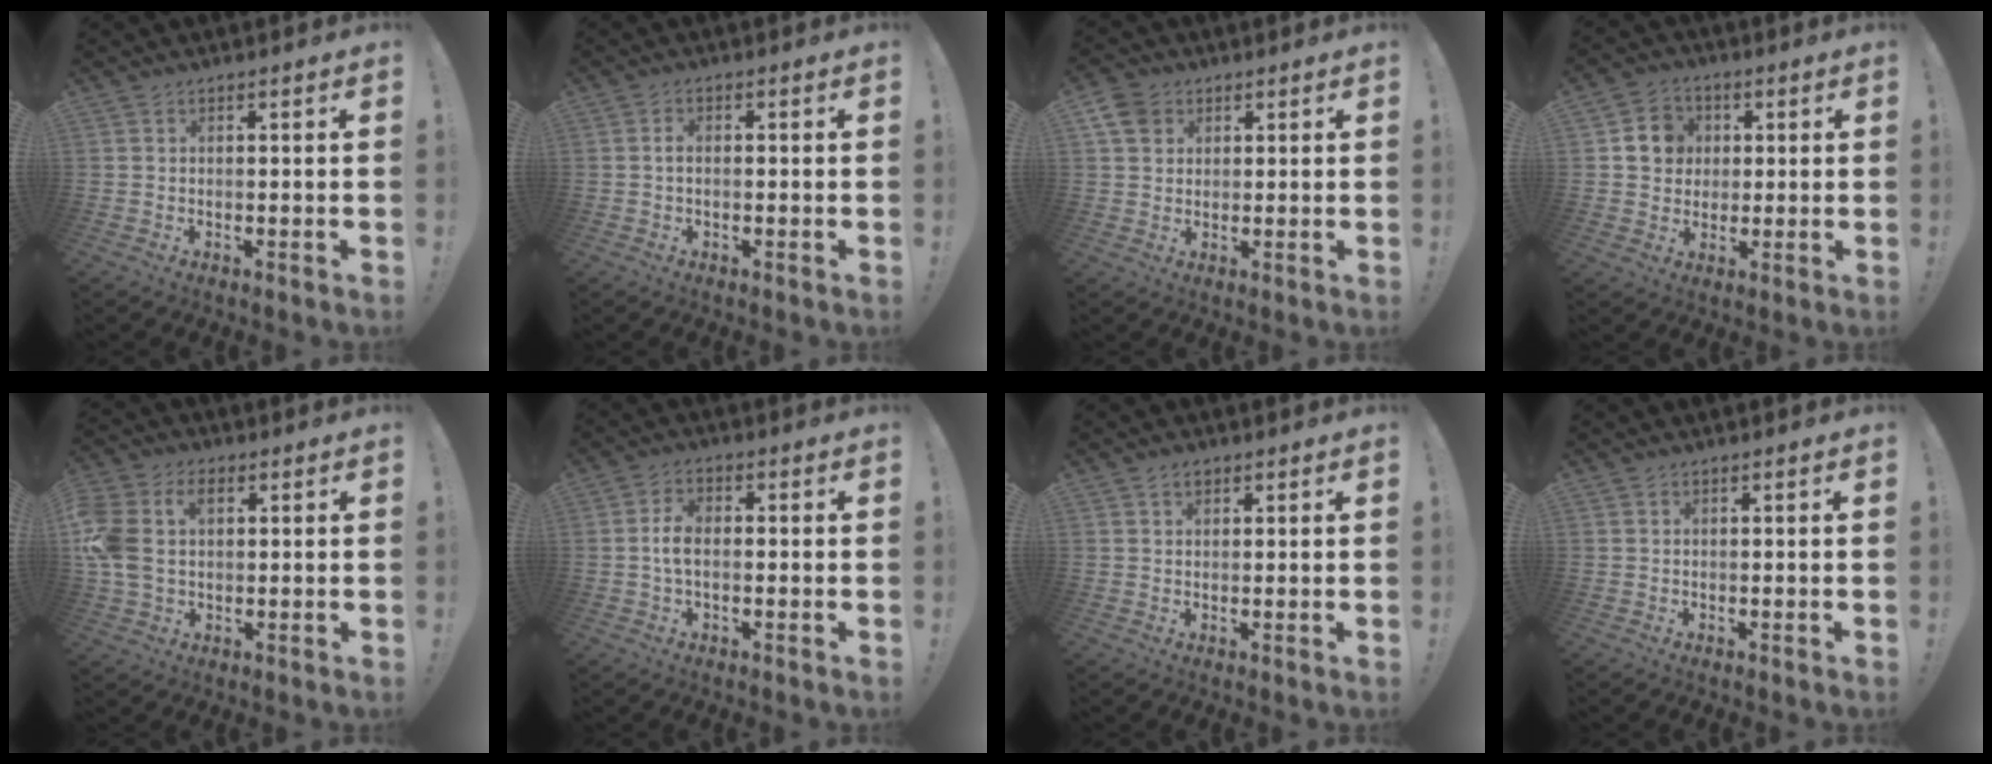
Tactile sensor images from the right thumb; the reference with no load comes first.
{"total": 1.7, "force": [-0.4, 0.8, 1.4], "torque": [-0.016, 0.002, -0.009]}
{"total": 6.7, "force": [3.1, 5.4, 2.4], "torque": [-0.038, -0.010, 0.063]}
{"total": 9.0, "force": [2.2, 8.3, 2.8], "torque": [-0.034, -0.004, 0.047]}
{"total": 11.3, "force": [2.2, 8.1, 7.6], "torque": [-0.170, -0.003, 0.036]}
{"total": 5.2, "force": [-0.4, 2.9, 4.3], "torque": [-0.074, 0.004, -0.007]}
{"total": 2.1, "force": [1.3, 1.4, 0.9], "torque": [-0.010, -0.002, 0.023]}
{"total": 0.0}